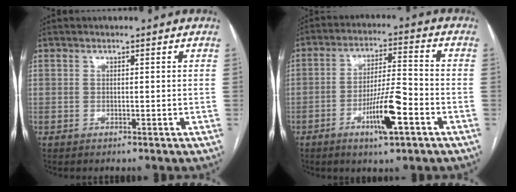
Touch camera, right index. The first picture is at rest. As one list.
[{"total": 9.9, "force": [-4.3, 1.1, 8.8], "torque": [-0.160, -0.001, -0.070]}]